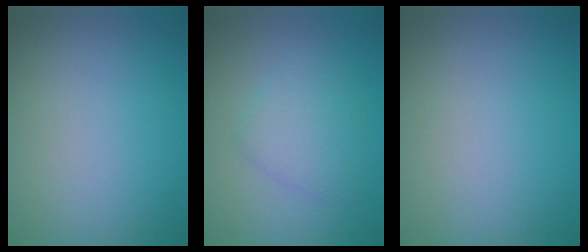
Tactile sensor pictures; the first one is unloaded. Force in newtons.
{"total": 2.4, "press": 2.4, "slide": 0.1}
{"total": 0.0}